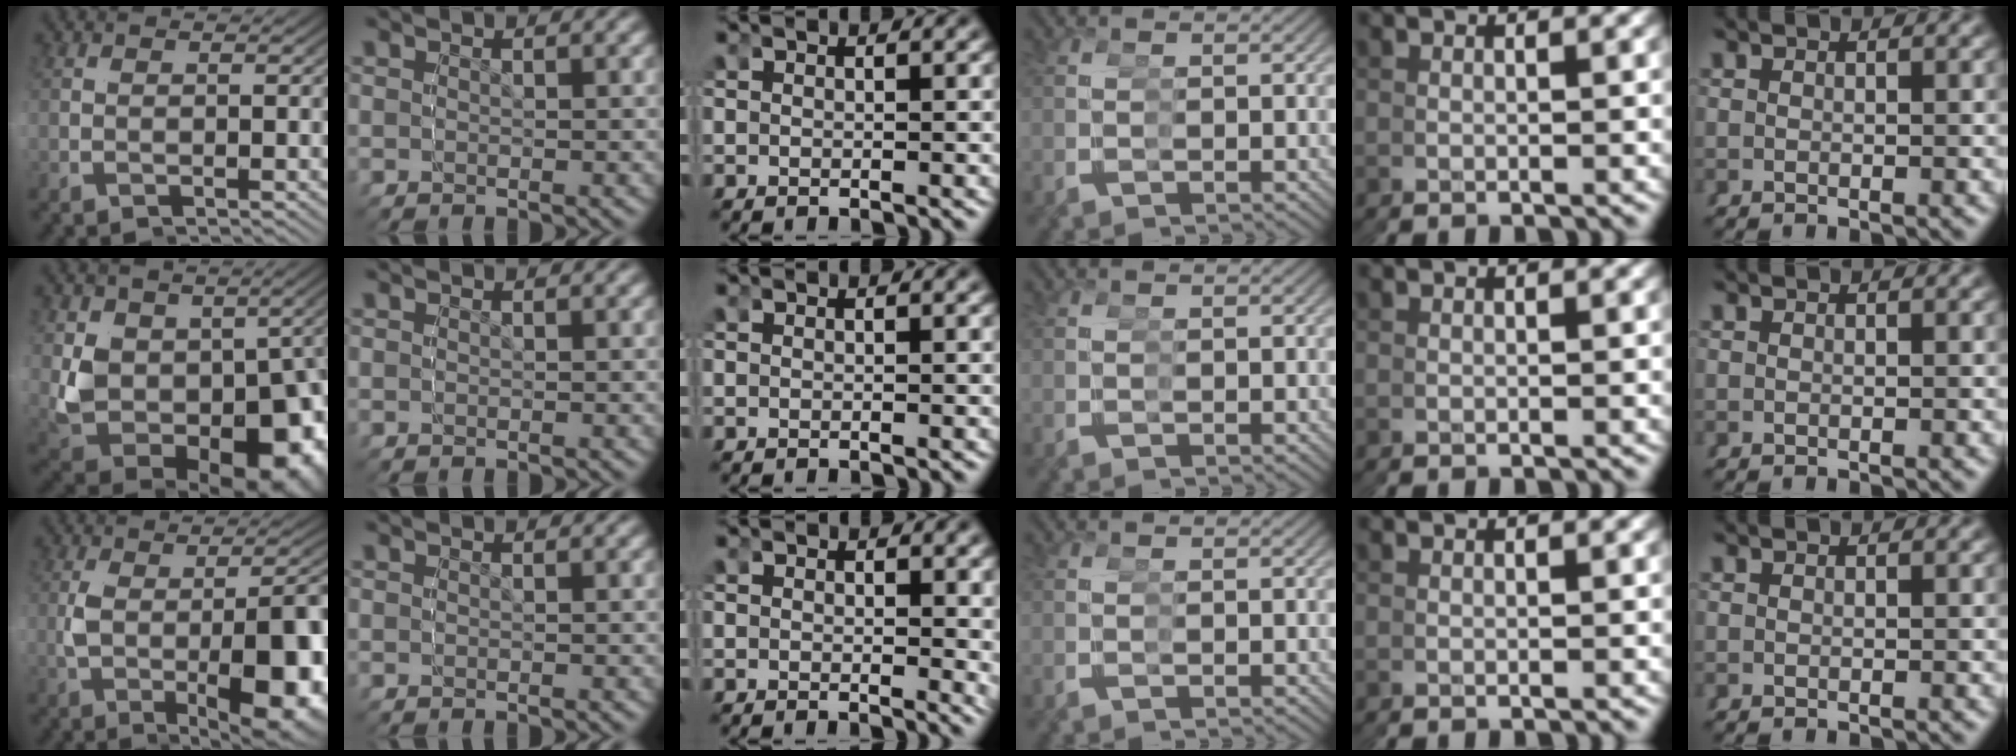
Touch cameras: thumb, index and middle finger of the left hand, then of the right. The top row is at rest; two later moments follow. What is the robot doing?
{"motion": "grasp_and_lifting", "object": "legos"}